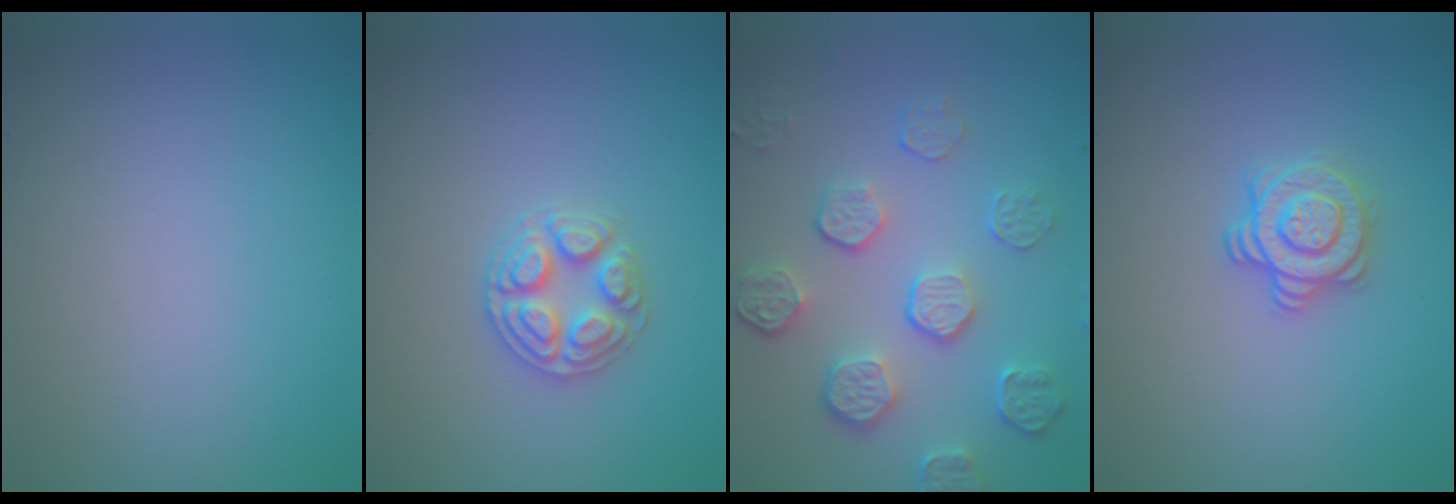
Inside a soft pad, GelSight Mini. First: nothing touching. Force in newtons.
{"total": 2.9, "press": 2.8, "slide": 0.3}
{"total": 5.3, "press": 3.8, "slide": 3.7}
{"total": 2.9, "press": 2.6, "slide": 1.2}